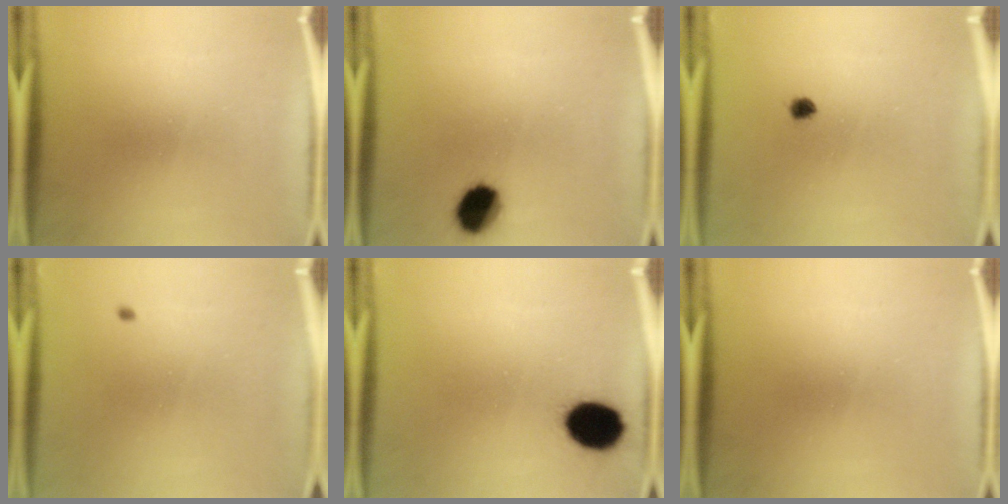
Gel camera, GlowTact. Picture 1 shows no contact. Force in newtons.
{"total": 9.2}
{"total": 1.4}
{"total": 0.6}
{"total": 11.4}
{"total": 0.0}